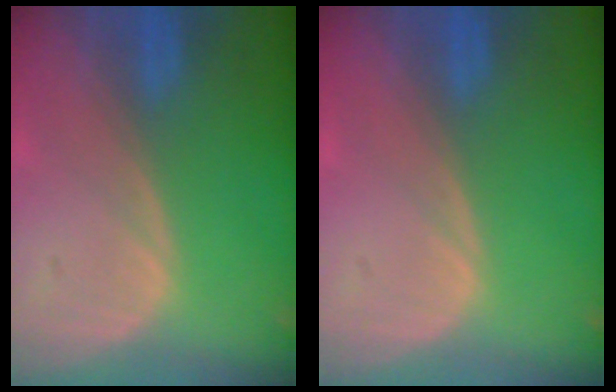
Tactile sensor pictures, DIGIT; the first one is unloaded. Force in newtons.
{"total": 0.0}